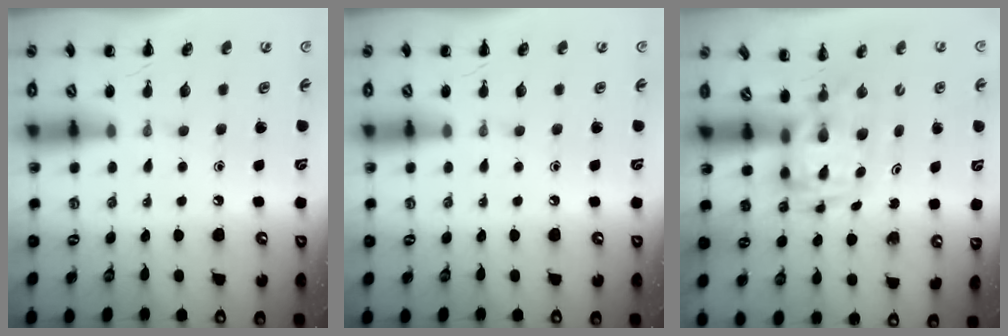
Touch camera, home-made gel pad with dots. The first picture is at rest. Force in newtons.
{"total": 0.0}
{"total": 2.9, "press": 2.9, "slide": 0.6}